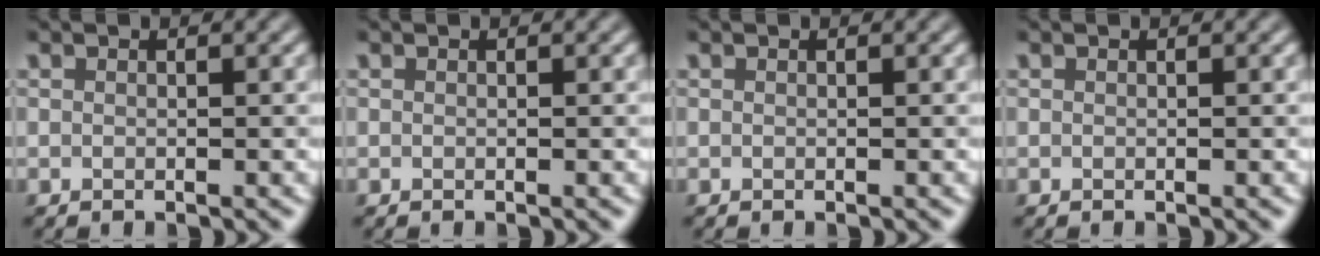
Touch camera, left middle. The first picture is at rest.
{"total": 0.0}
{"total": 0.0}
{"total": 0.0}